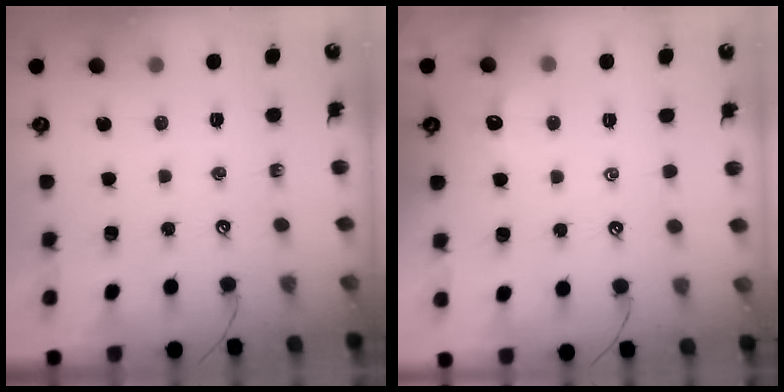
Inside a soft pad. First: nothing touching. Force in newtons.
{"total": 0.7, "press": 0.4, "slide": 0.6}